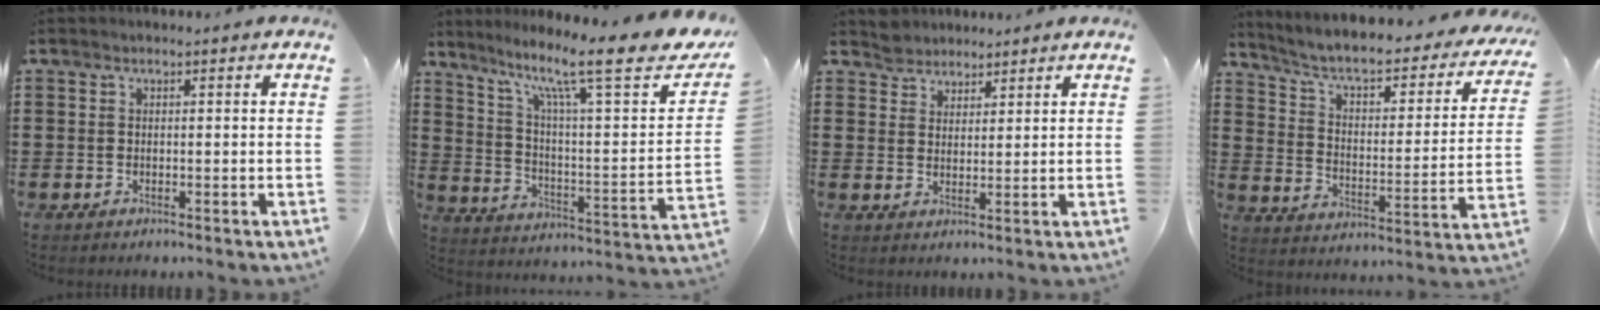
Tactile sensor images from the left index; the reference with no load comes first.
{"total": 14.1, "force": [10.0, 2.1, 9.7], "torque": [-0.178, -0.063, 0.153]}
{"total": 3.0, "force": [2.6, 1.4, -0.5], "torque": [-0.004, 0.006, 0.052]}
{"total": 5.1, "force": [4.2, 0.9, 2.7], "torque": [-0.073, -0.037, 0.063]}